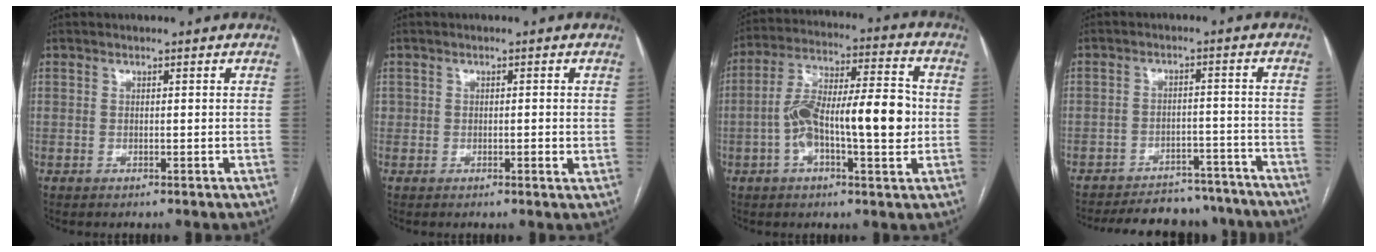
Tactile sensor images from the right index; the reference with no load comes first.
{"total": 1.9, "force": [0.0, 1.0, 1.7], "torque": [-0.027, 0.003, -0.001]}
{"total": 15.5, "force": [-1.7, 3.8, 14.9], "torque": [-0.263, 0.027, -0.028]}
{"total": 18.0, "force": [-16.3, 5.9, 4.6], "torque": [-0.082, 0.009, -0.206]}